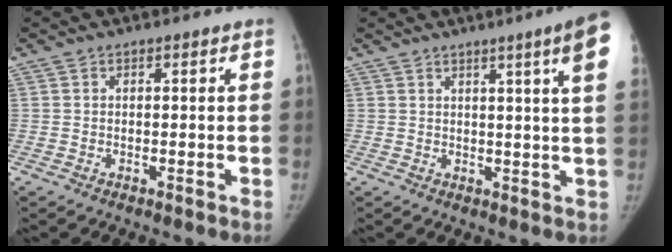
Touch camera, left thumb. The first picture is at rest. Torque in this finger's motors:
{"motor_torque": [1.78, 1.65, 1.34, -0.47, 0.08]}